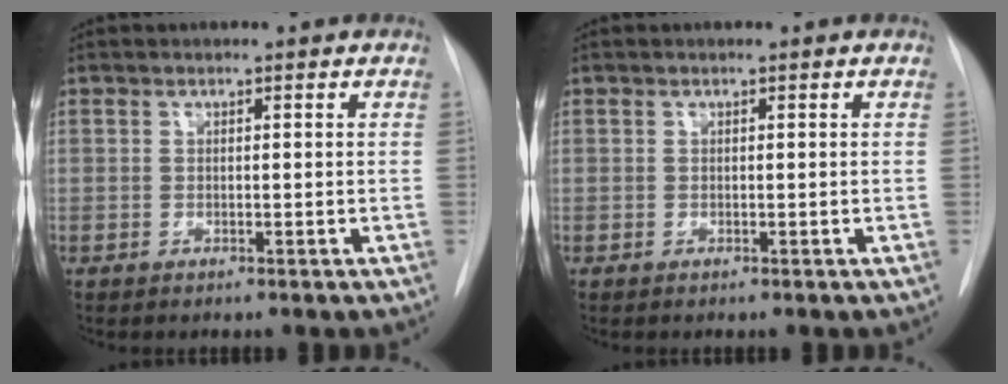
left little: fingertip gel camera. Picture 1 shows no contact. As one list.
[{"total": 0.0}]